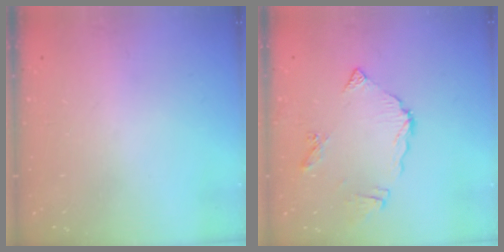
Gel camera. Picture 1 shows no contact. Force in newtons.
{"total": 9.1, "press": 9.1, "slide": 1.0}